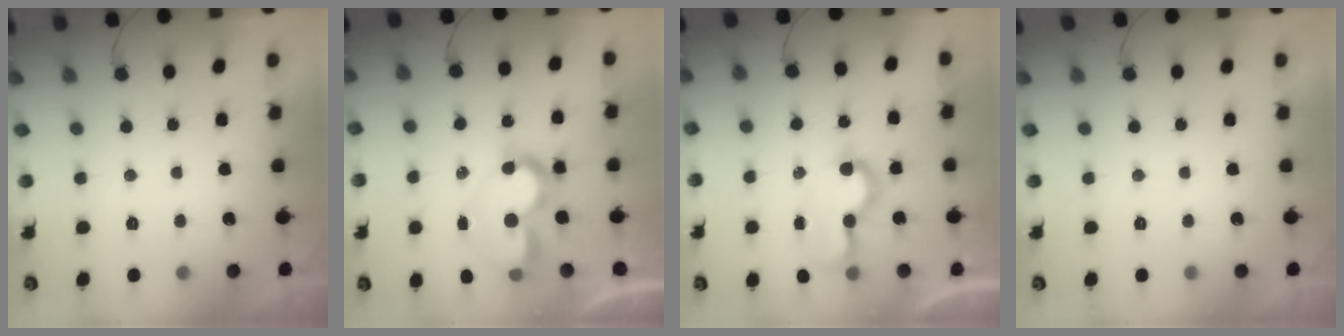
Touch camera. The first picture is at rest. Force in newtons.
{"total": 9.0, "press": 9.0, "slide": 0.8}
{"total": 7.6, "press": 7.6, "slide": 0.2}
{"total": 0.0}